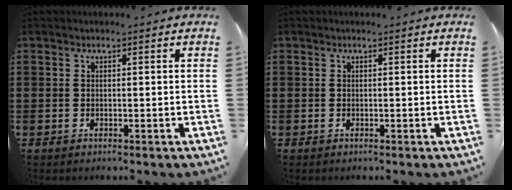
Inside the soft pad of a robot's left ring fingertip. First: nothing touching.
{"total": 0.0}